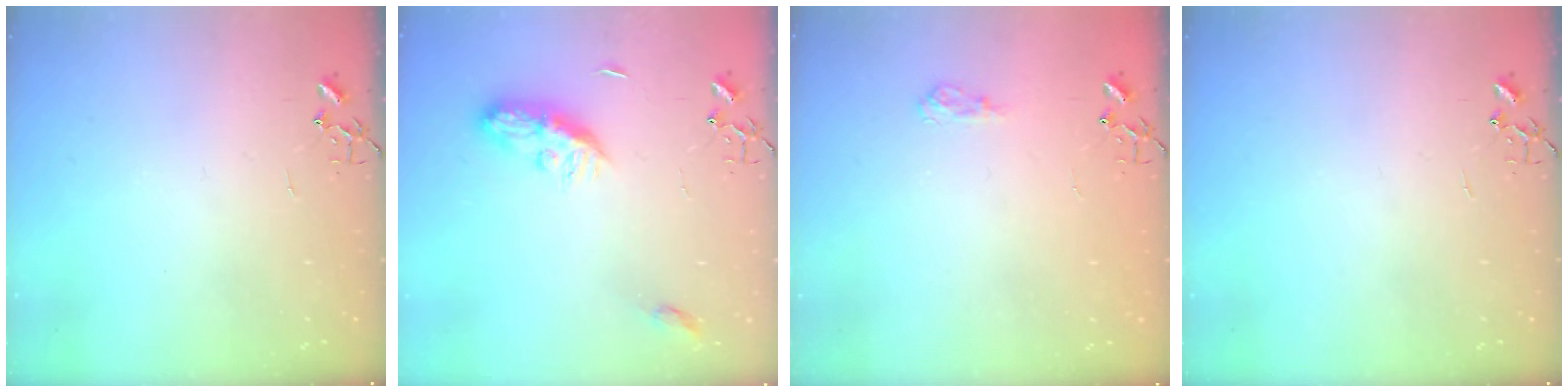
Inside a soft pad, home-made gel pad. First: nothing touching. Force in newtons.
{"total": 8.9, "press": 8.9, "slide": 0.2}
{"total": 7.2, "press": 7.2, "slide": 0.8}
{"total": 0.0}